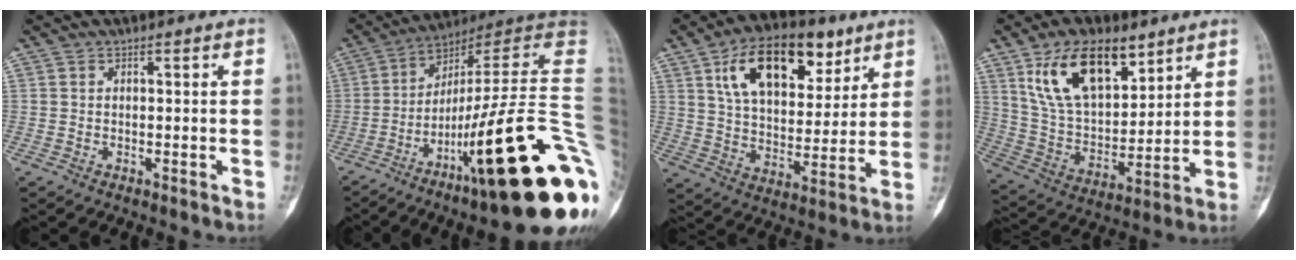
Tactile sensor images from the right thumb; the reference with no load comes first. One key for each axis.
{"total": 31.1, "fx": -9.2, "fy": 4.7, "fz": 29.3, "tx": -0.337, "ty": 0.048, "tz": -0.145}
{"total": 19.2, "fx": 9.6, "fy": 10.4, "fz": 13.0, "tx": -0.166, "ty": -0.027, "tz": 0.163}
{"total": 18.1, "fx": 10.2, "fy": 9.1, "fz": 11.8, "tx": -0.174, "ty": -0.041, "tz": 0.198}